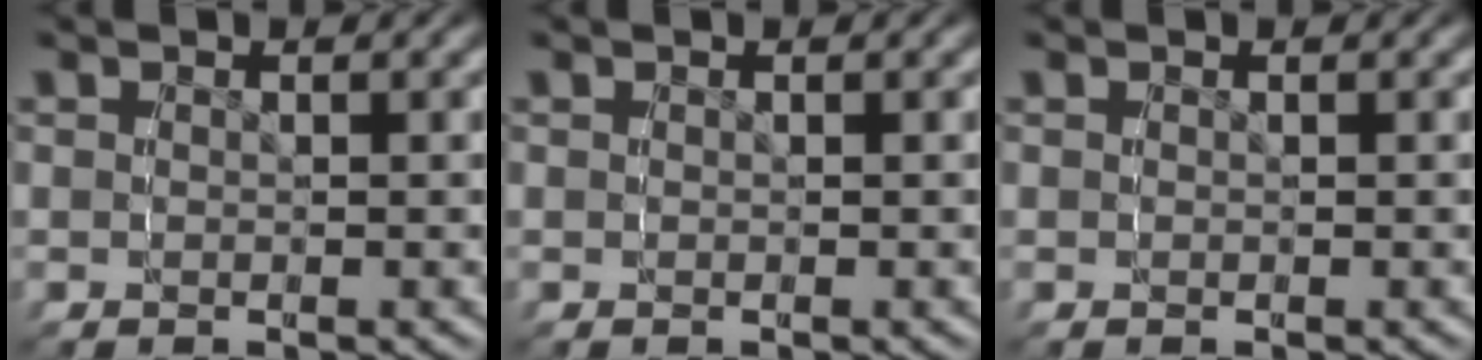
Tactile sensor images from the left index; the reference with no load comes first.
{"total": 0.0}
{"total": 0.0}